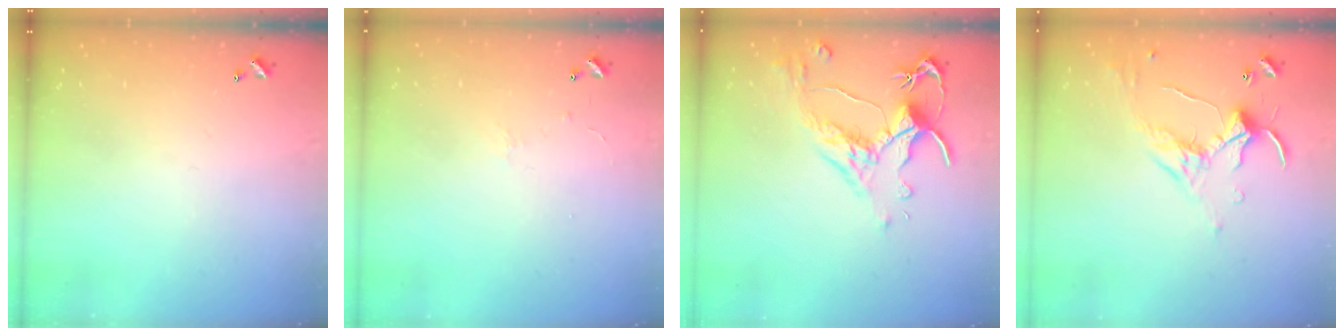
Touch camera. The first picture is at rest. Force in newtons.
{"total": 0.9, "press": 0.7, "slide": 0.5}
{"total": 2.5, "press": 2.1, "slide": 1.2}
{"total": 1.2, "press": 0.8, "slide": 0.8}